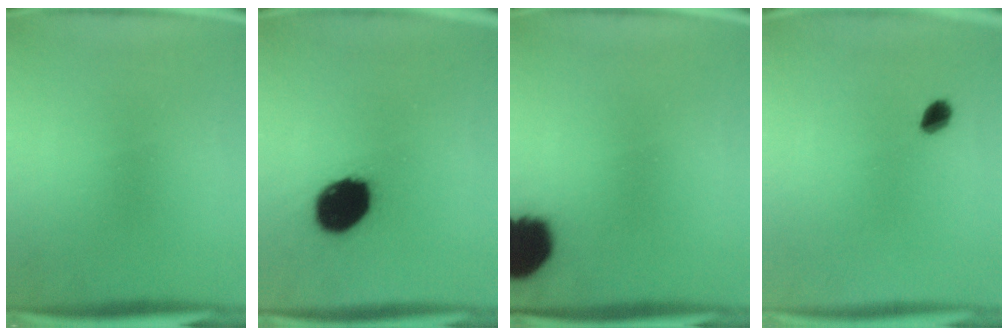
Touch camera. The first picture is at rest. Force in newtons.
{"total": 14.4}
{"total": 13.4}
{"total": 2.9}